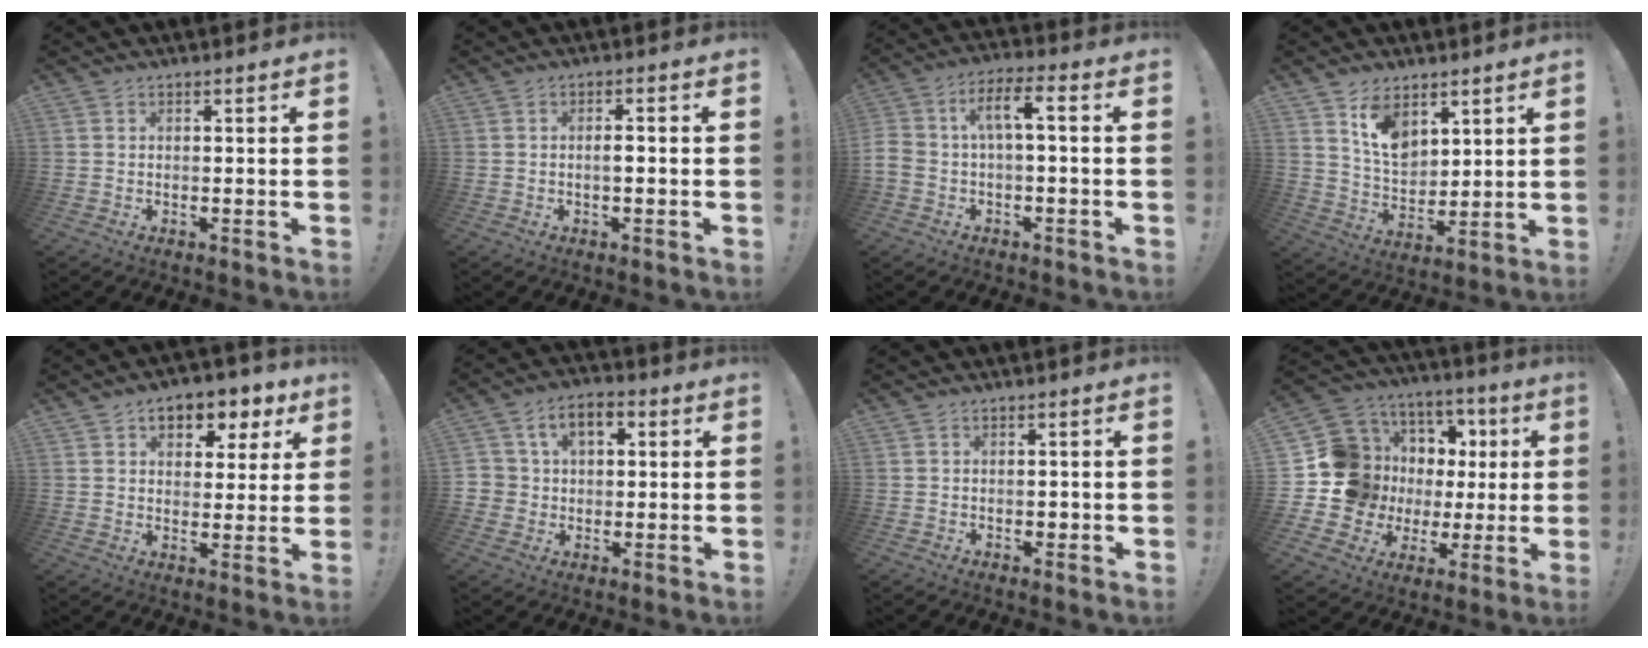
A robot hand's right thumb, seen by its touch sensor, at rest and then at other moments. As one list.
[{"total": 2.2, "force": [-0.7, 0.4, 2.0], "torque": [-0.027, 0.002, -0.016]}, {"total": 8.0, "force": [-0.9, 3.8, 7.0], "torque": [-0.144, 0.019, -0.015]}, {"total": 10.4, "force": [6.5, 6.6, 4.8], "torque": [-0.089, -0.035, 0.127]}, {"total": 8.6, "force": [4.4, 5.6, 4.8], "torque": [-0.055, -0.024, 0.079]}, {"total": 8.4, "force": [2.2, 6.7, 4.6], "torque": [-0.075, 0.000, 0.045]}, {"total": 1.0, "force": [-0.4, 0.8, 0.5], "torque": [-0.007, 0.002, -0.006]}, {"total": 15.2, "force": [1.7, 13.8, 6.1], "torque": [-0.086, -0.023, 0.074]}]